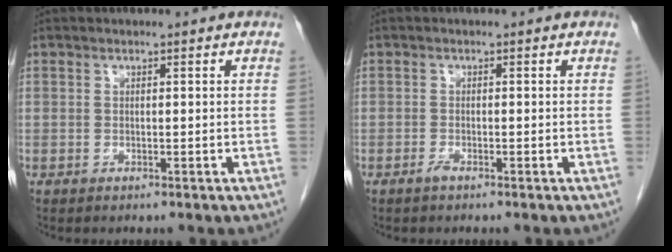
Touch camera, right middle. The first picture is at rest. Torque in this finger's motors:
{"motor_torque": [-0.21, -0.09, 0.02, -0.01]}